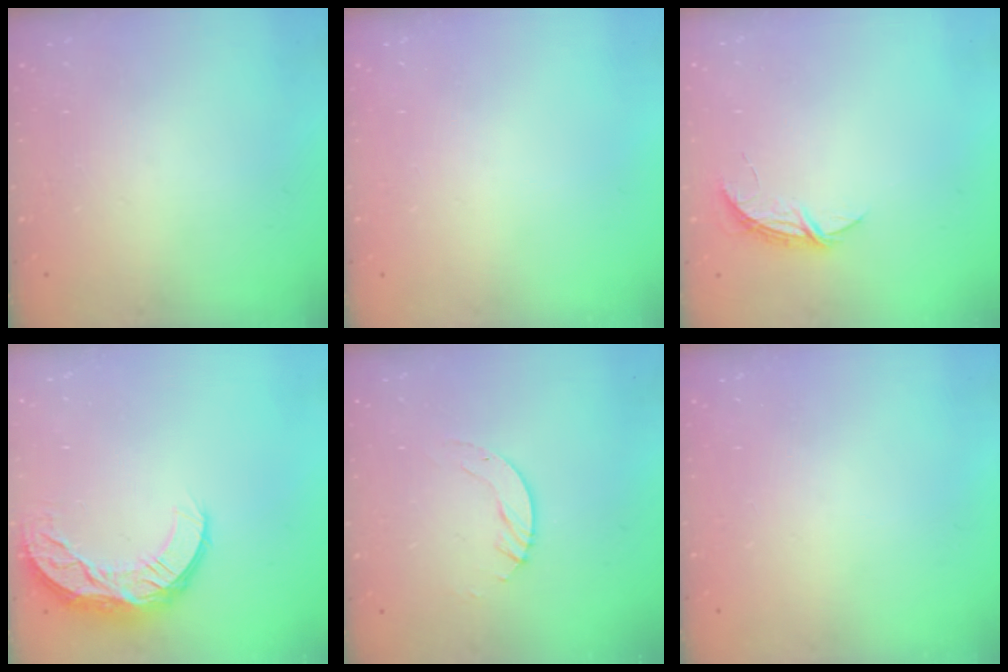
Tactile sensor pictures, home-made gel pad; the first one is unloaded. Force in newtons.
{"total": 0.0}
{"total": 5.0, "press": 5.0, "slide": 0.4}
{"total": 10.1, "press": 10.1, "slide": 0.7}
{"total": 3.0, "press": 3.0, "slide": 0.2}
{"total": 0.0}